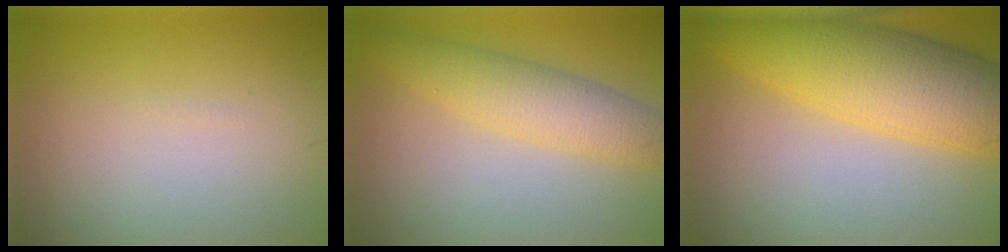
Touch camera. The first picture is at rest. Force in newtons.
{"total": 4.4, "press": 4.4, "slide": 0.1}
{"total": 10.0, "press": 10.0, "slide": 0.3}